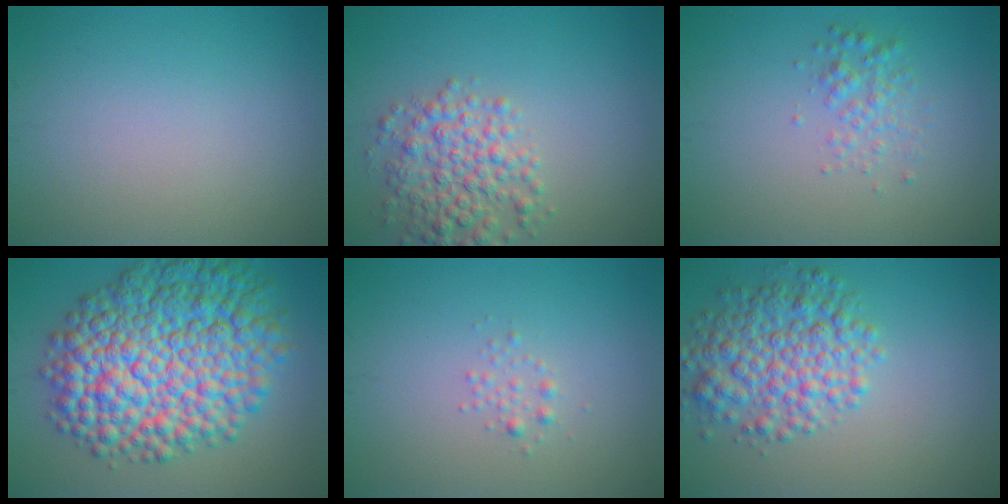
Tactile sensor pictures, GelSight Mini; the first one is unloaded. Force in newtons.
{"total": 4.7, "press": 4.7, "slide": 0.1}
{"total": 1.9, "press": 1.9, "slide": 0.0}
{"total": 14.2, "press": 14.2, "slide": 0.2}
{"total": 0.9, "press": 0.9, "slide": 0.0}
{"total": 5.9, "press": 5.9, "slide": 0.1}